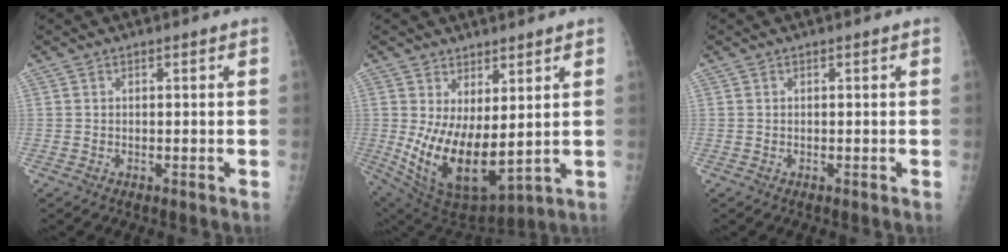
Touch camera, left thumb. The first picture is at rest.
{"total": 13.2, "force": [1.6, 5.8, 11.7], "torque": [-0.204, -0.041, 0.055]}
{"total": 0.0}